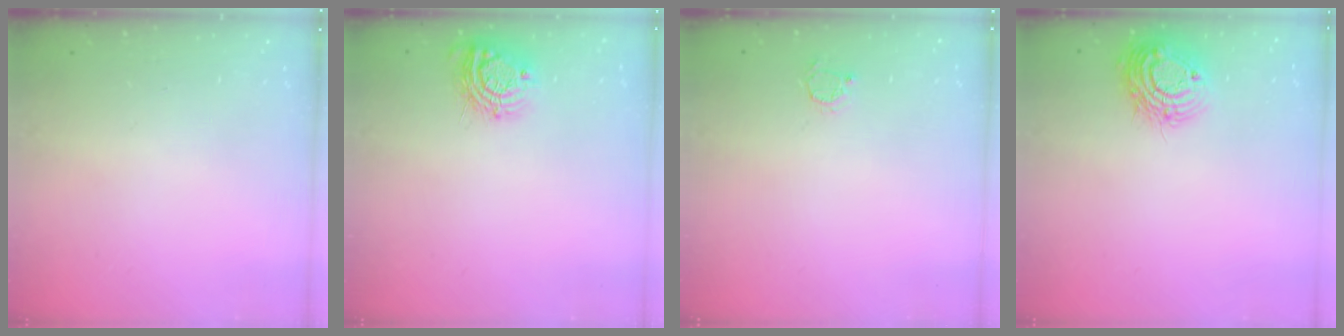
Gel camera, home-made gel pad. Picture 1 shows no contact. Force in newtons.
{"total": 9.6, "press": 9.6, "slide": 0.5}
{"total": 2.5, "press": 2.5, "slide": 0.3}
{"total": 12.7, "press": 12.7, "slide": 0.8}